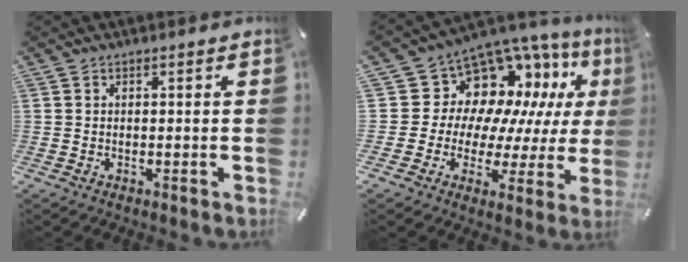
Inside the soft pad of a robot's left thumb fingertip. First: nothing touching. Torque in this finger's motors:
{"motor_torque": [0.35, 0.64, 0.50, 0.38, -0.04]}